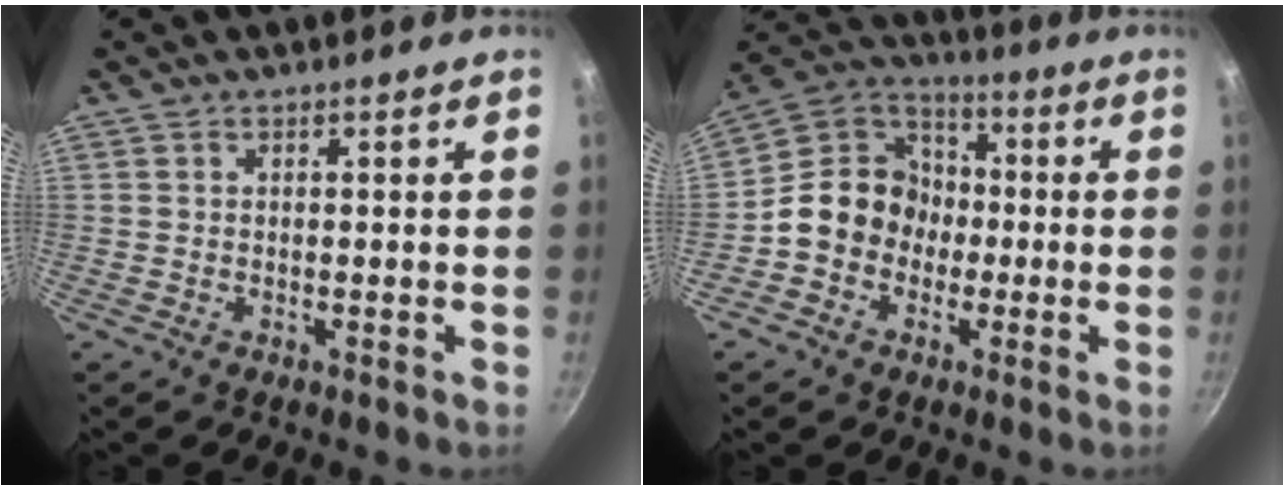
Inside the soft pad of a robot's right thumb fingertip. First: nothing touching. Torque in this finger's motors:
{"motor_torque": [0.64, 1.69, 0.76, -0.55, 0.05]}